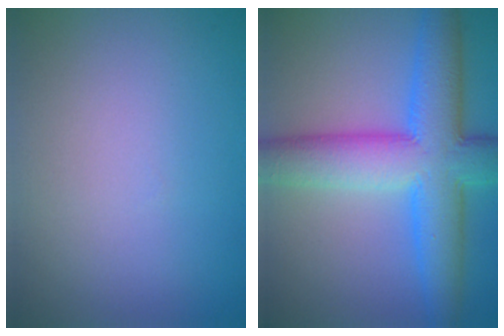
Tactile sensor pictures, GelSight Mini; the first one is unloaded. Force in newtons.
{"total": 10.0, "press": 10.0, "slide": 0.1}